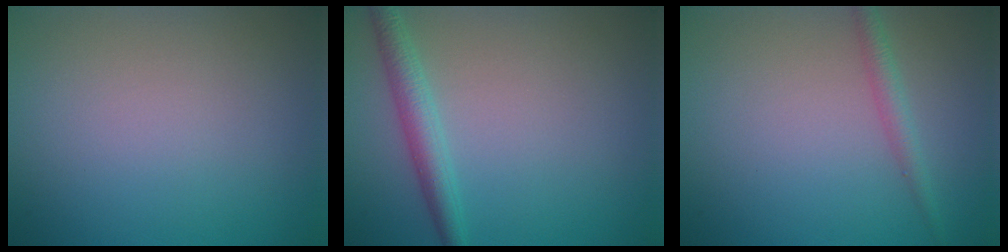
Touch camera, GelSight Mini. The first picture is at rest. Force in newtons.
{"total": 2.7, "press": 2.7, "slide": 0.1}
{"total": 1.7, "press": 1.7, "slide": 0.1}